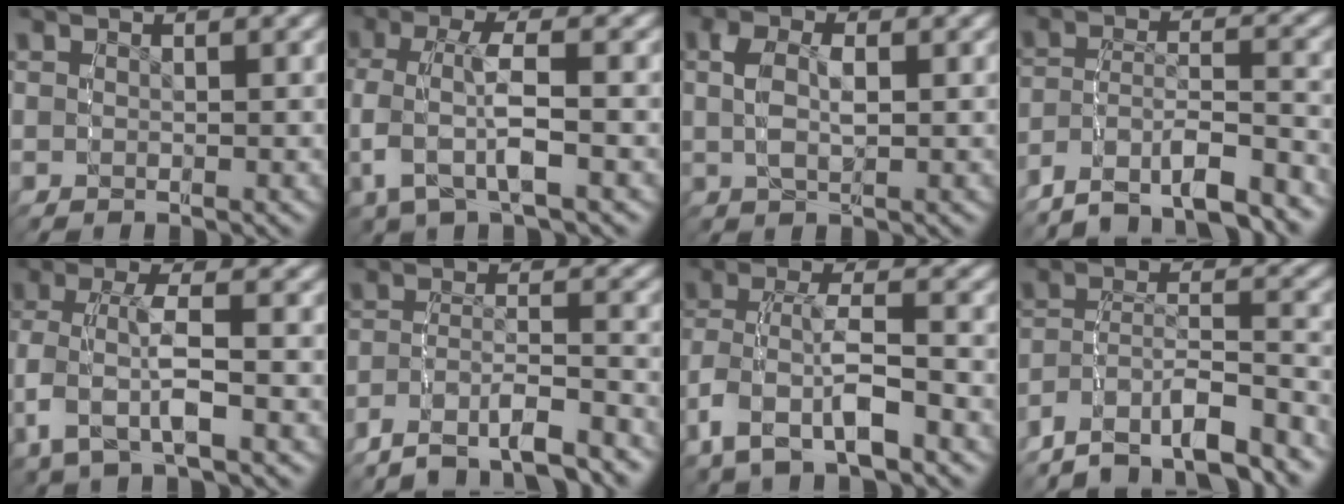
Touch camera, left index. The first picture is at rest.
{"total": 6.0, "force": [-0.5, 3.3, 5.0], "torque": [-0.115, -0.001, -0.009]}
{"total": 3.3, "force": [0.3, 1.9, 2.7], "torque": [-0.051, -0.001, 0.008]}
{"total": 8.2, "force": [-6.8, 3.3, 3.0], "torque": [-0.055, -0.019, -0.106]}
{"total": 5.6, "force": [-0.9, 3.1, 4.6], "torque": [-0.106, -0.006, -0.013]}
{"total": 6.3, "force": [-5.3, 2.3, 2.4], "torque": [-0.041, -0.013, -0.085]}
{"total": 4.3, "force": [-1.6, 2.4, 3.2], "torque": [-0.078, -0.007, -0.021]}
{"total": 10.3, "force": [-8.3, 5.0, 3.6], "torque": [-0.064, -0.022, -0.130]}